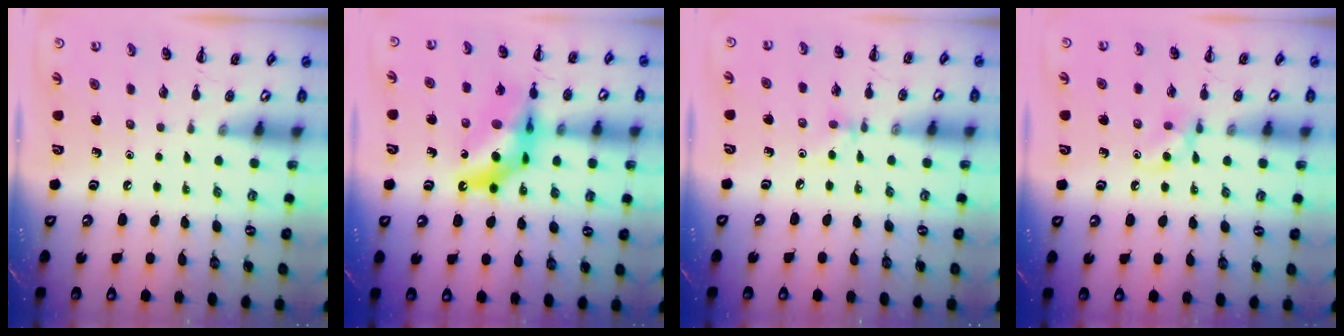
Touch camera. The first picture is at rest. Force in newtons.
{"total": 14.5, "press": 14.0, "slide": 4.1}
{"total": 3.9, "press": 3.7, "slide": 1.3}
{"total": 5.9, "press": 5.6, "slide": 1.7}